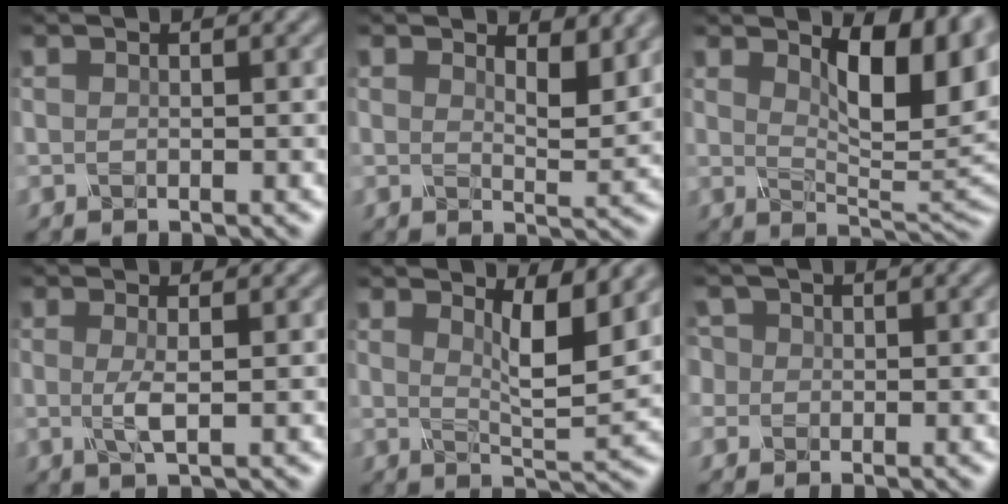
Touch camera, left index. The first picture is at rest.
{"total": 3.2, "force": [2.2, 1.1, 2.1], "torque": [-0.034, -0.009, 0.031]}
{"total": 8.2, "force": [3.1, 3.5, 6.8], "torque": [-0.105, -0.009, 0.046]}
{"total": 1.6, "force": [-0.2, 0.3, 1.6], "torque": [-0.036, -0.004, -0.003]}
{"total": 4.6, "force": [2.3, 1.2, 3.8], "torque": [-0.060, -0.013, 0.038]}
{"total": 2.9, "force": [0.8, 2.6, 1.1], "torque": [-0.029, 0.015, -0.001]}